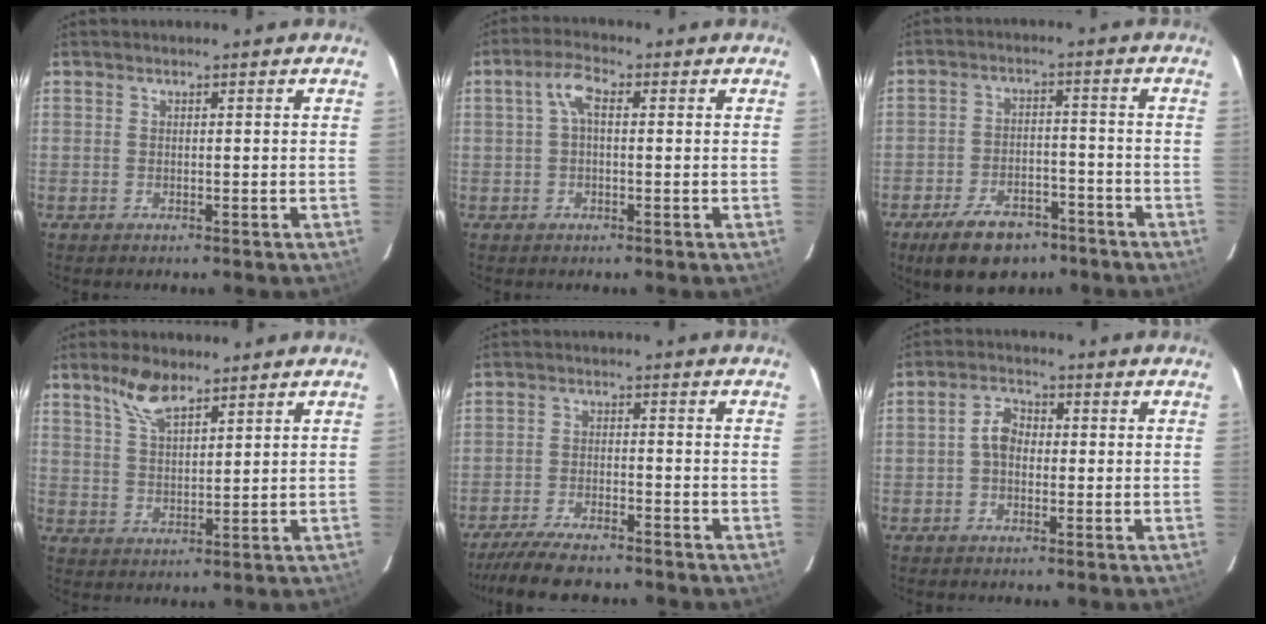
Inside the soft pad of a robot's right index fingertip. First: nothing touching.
{"total": 3.3, "force": [0.7, 1.3, 3.0], "torque": [-0.061, 0.012, 0.014]}
{"total": 13.2, "force": [-10.8, 4.6, 5.9], "torque": [-0.136, -0.008, -0.170]}
{"total": 6.2, "force": [4.8, 1.9, 3.4], "torque": [-0.062, 0.003, 0.096]}
{"total": 10.4, "force": [-9.1, 2.1, 4.5], "torque": [-0.109, -0.017, -0.152]}
{"total": 3.3, "force": [-0.3, 2.4, 2.2], "torque": [-0.040, 0.013, -0.006]}